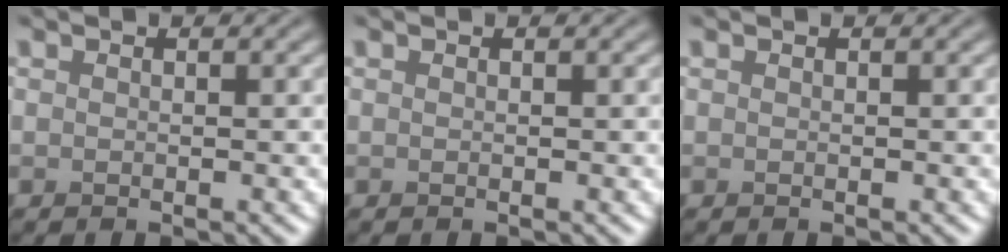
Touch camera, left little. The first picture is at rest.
{"total": 0.0}
{"total": 0.0}